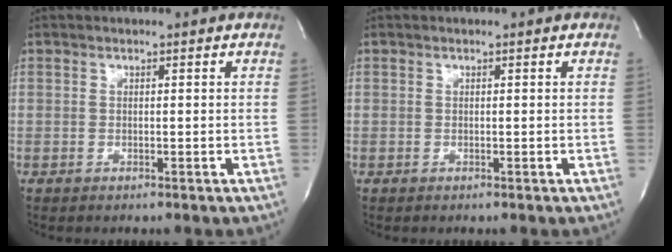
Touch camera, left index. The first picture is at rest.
{"total": 0.0}